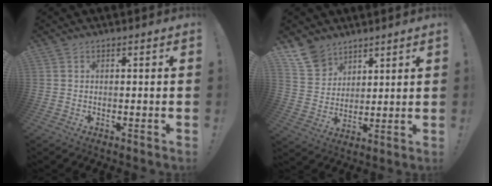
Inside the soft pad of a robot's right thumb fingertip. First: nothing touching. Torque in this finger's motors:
{"motor_torque": [-0.69, 0.66, -0.25, 0.33, 0.11]}